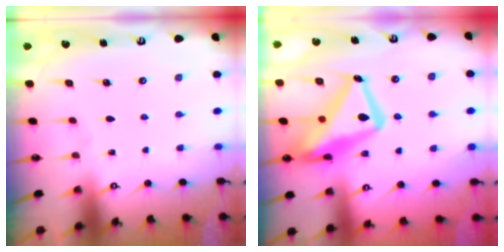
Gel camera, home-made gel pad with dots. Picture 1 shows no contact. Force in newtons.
{"total": 19.7, "press": 19.6, "slide": 2.0}